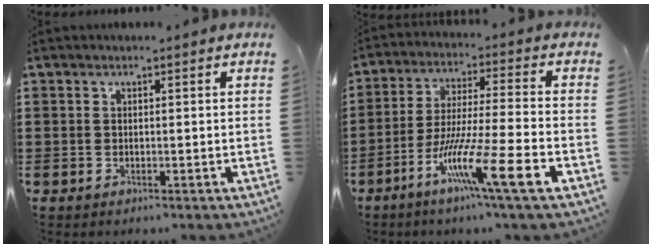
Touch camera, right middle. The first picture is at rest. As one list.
[{"total": 11.9, "force": [-6.3, 0.4, 10.1], "torque": [-0.197, -0.008, -0.122]}]